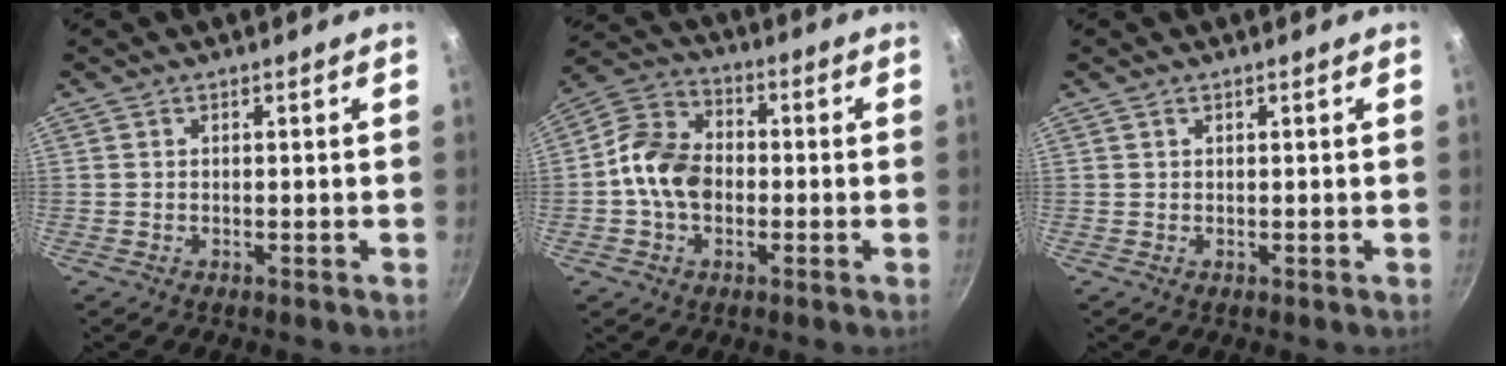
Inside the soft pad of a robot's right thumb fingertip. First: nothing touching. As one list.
[{"total": 10.8, "force": [-1.4, 7.9, 7.2], "torque": [-0.112, 0.028, -0.045]}, {"total": 0.0}]